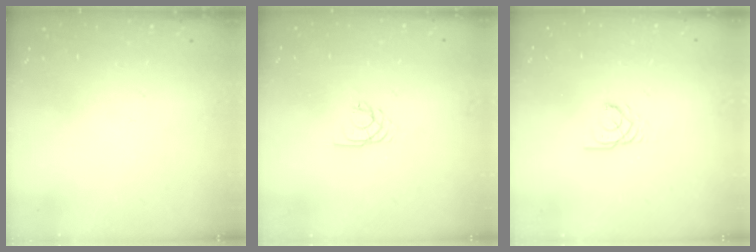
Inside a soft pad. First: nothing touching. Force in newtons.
{"total": 2.1, "press": 2.1, "slide": 0.2}
{"total": 2.9, "press": 2.9, "slide": 0.2}